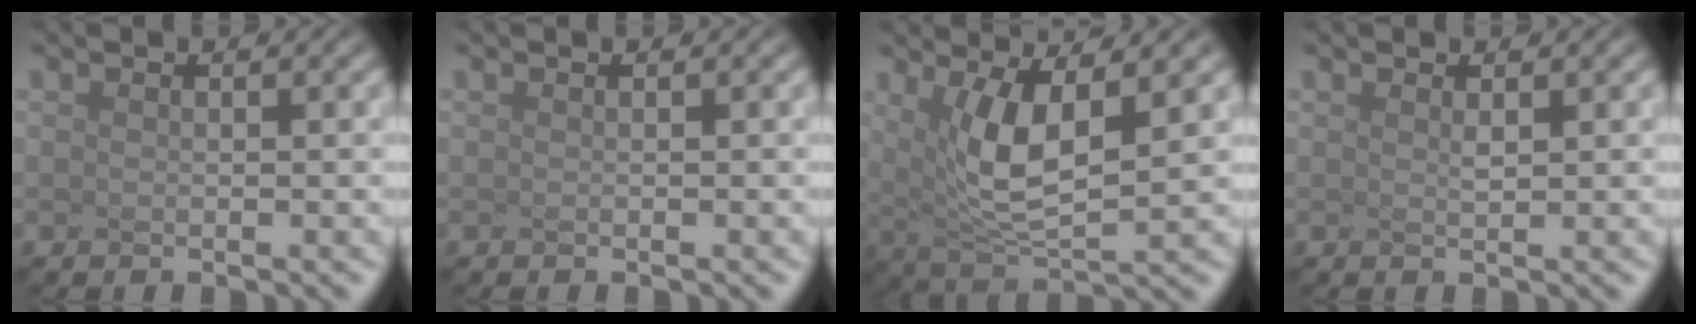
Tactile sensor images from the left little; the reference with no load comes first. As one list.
[{"total": 0.0}, {"total": 4.3, "force": [0.2, 0.5, 4.2], "torque": [-0.120, -0.018, 0.052]}, {"total": 1.0, "force": [-0.4, -0.8, -0.4], "torque": [-0.012, -0.007, 0.019]}]